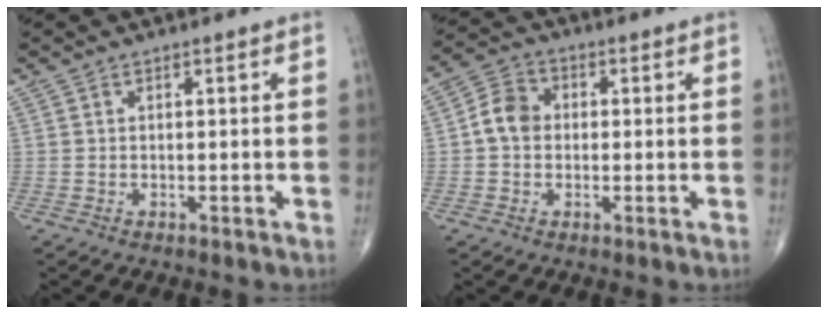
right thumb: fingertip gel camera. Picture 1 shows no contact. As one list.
[{"total": 6.1, "force": [-0.1, 5.0, 3.5], "torque": [-0.054, 0.019, -0.012]}]